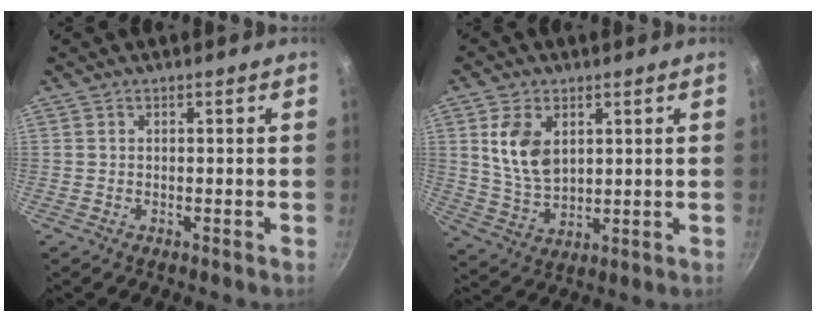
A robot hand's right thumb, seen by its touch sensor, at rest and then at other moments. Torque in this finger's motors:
{"motor_torque": [0.15, 0.11, 1.00, 0.16, 0.23]}